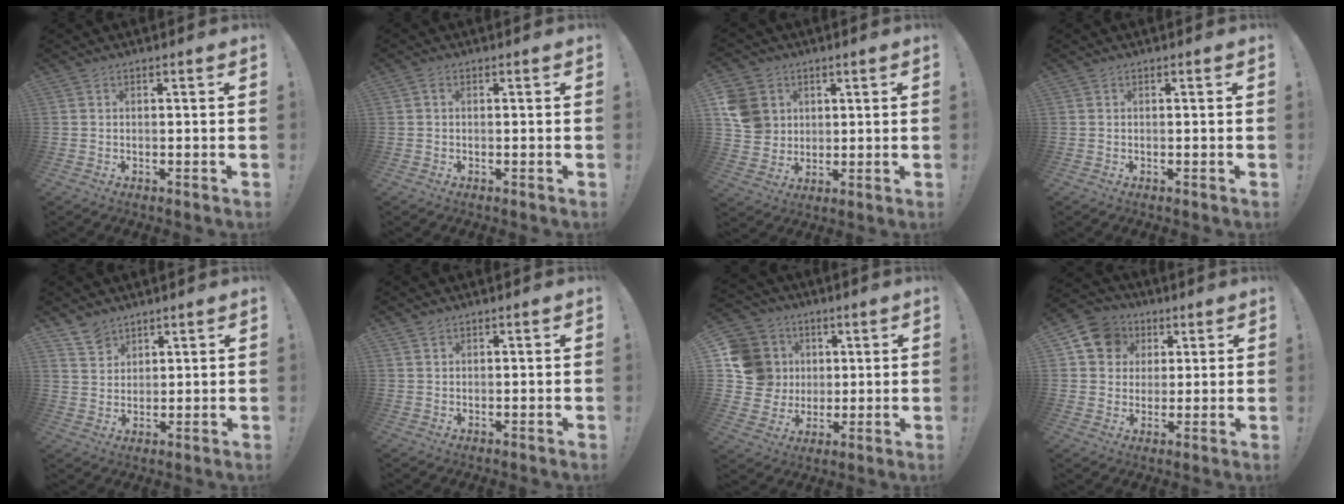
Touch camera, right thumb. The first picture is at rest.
{"total": 0.9, "force": [-0.1, 0.6, 0.6], "torque": [-0.016, 0.005, -0.001]}
{"total": 10.3, "force": [3.3, 9.1, 3.6], "torque": [-0.066, -0.010, 0.069]}
{"total": 0.0}
{"total": 6.6, "force": [5.2, 4.0, 1.1], "torque": [-0.020, -0.035, 0.100]}
{"total": 1.1, "force": [0.9, 0.6, 0.2], "torque": [0.000, -0.003, 0.017]}
{"total": 15.5, "force": [3.0, 14.0, 6.1], "torque": [-0.109, 0.002, 0.081]}
{"total": 11.3, "force": [4.3, 9.7, 4.0], "torque": [-0.055, -0.015, 0.087]}